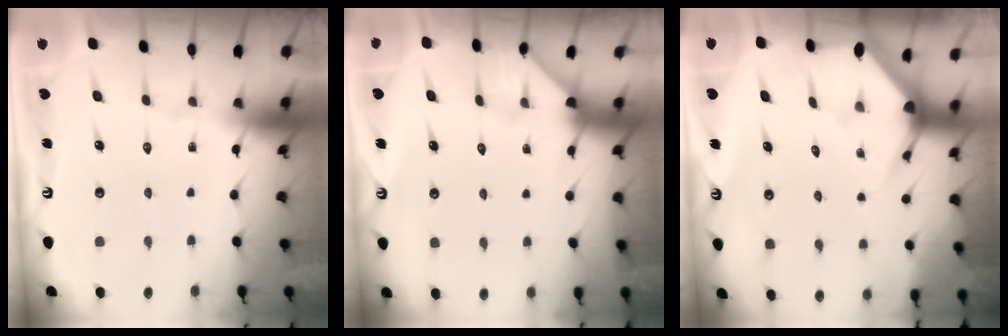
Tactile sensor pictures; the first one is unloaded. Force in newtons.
{"total": 2.0, "press": 2.0, "slide": 0.1}
{"total": 2.9, "press": 2.9, "slide": 0.2}